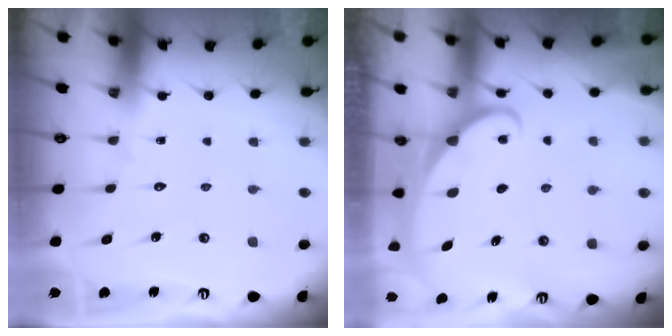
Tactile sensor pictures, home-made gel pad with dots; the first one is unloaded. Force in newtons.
{"total": 2.2, "press": 2.2, "slide": 0.3}